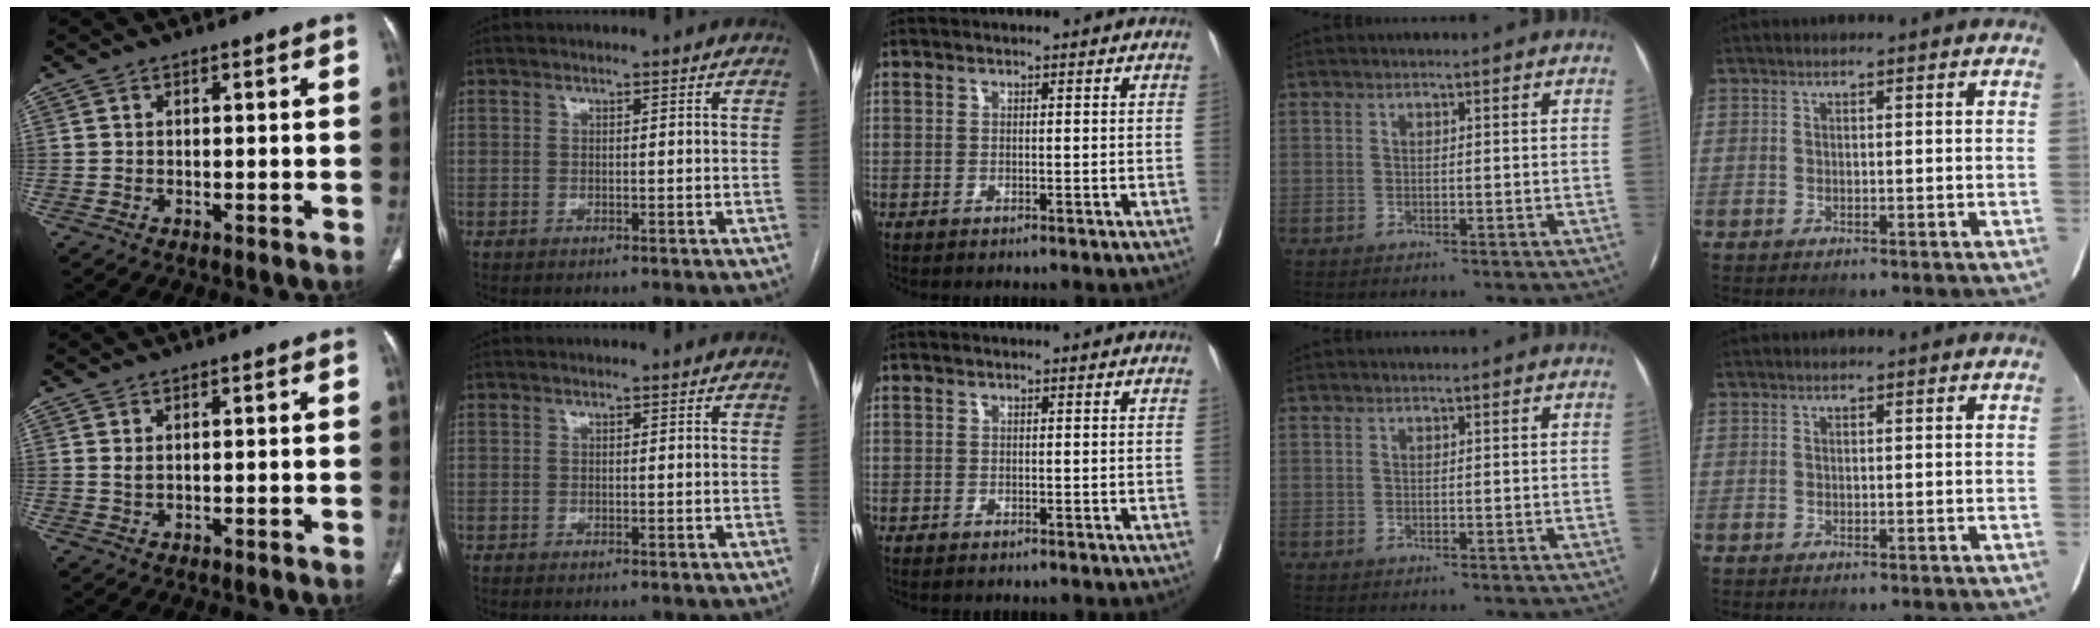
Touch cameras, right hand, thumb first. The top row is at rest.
{}